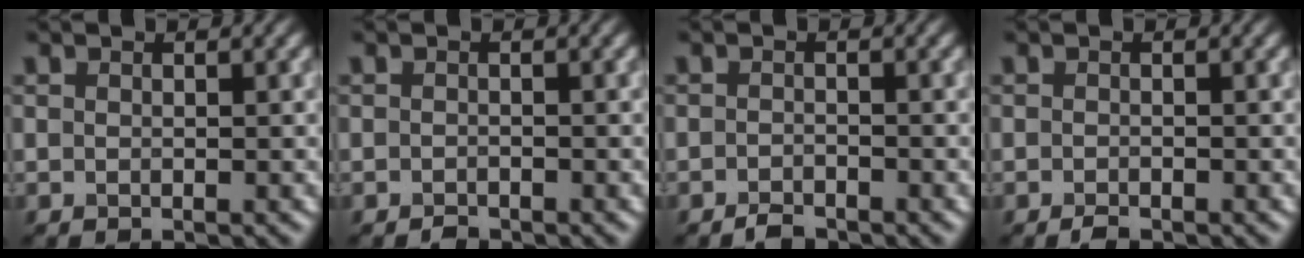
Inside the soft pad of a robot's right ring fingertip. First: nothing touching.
{"total": 0.8, "force": [-0.7, 0.3, 0.2], "torque": [-0.002, 0.000, -0.013]}
{"total": 1.4, "force": [-1.3, 0.5, 0.5], "torque": [-0.008, 0.001, -0.026]}
{"total": 1.0, "force": [-0.8, 0.3, 0.5], "torque": [-0.010, -0.002, -0.014]}